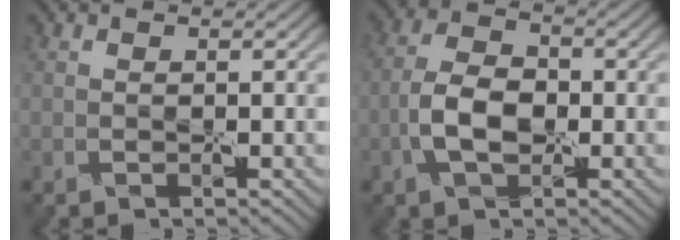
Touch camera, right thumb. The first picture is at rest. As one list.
[{"total": 4.9, "force": [-1.7, 2.8, 3.7], "torque": [-0.077, 0.012, -0.042]}]